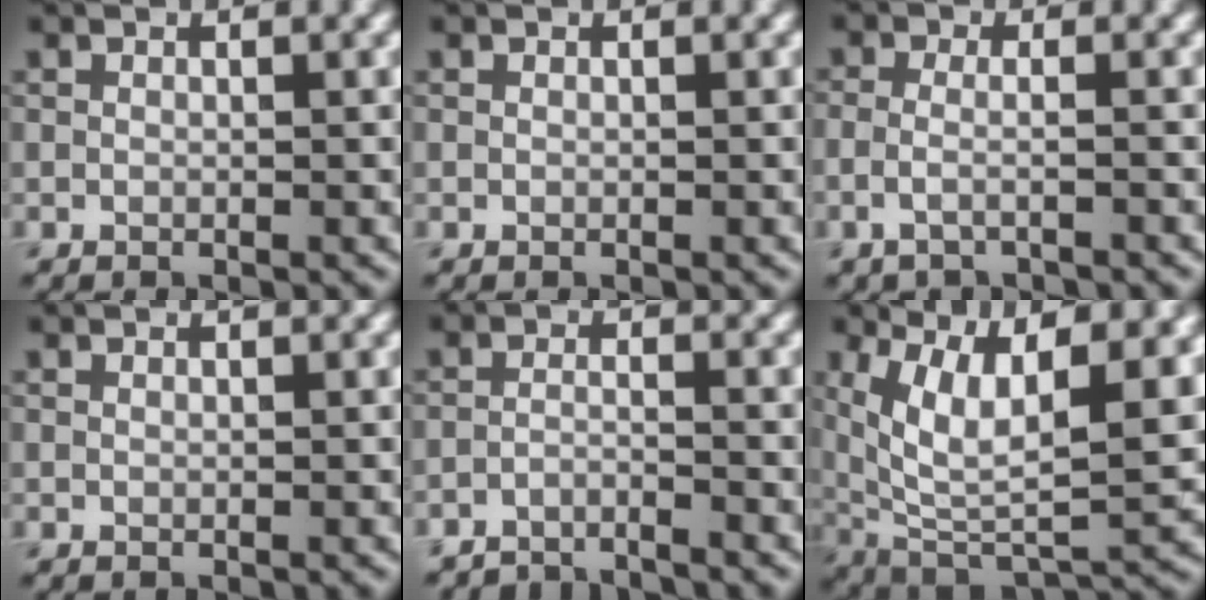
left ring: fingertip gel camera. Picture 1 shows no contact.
{"total": 0.0}
{"total": 2.0, "force": [-1.1, 0.7, 1.5], "torque": [-0.032, -0.015, -0.033]}
{"total": 0.0}
{"total": 2.9, "force": [-2.9, 0.2, 0.6], "torque": [-0.008, -0.013, -0.056]}
{"total": 11.6, "force": [3.2, 4.8, 10.1], "torque": [-0.190, -0.016, 0.062]}